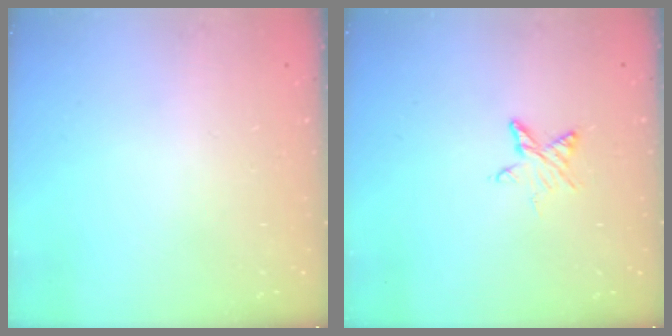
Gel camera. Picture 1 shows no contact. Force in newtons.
{"total": 3.9, "press": 3.9, "slide": 0.5}